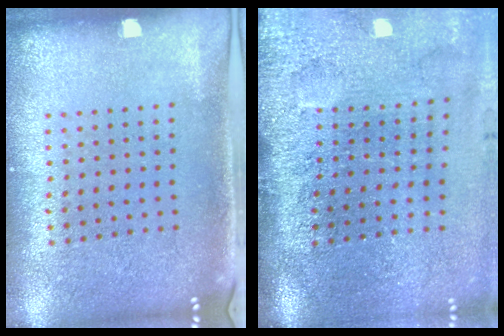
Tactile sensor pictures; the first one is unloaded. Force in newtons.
{"total": 4.7, "press": 3.6, "slide": 3.1}